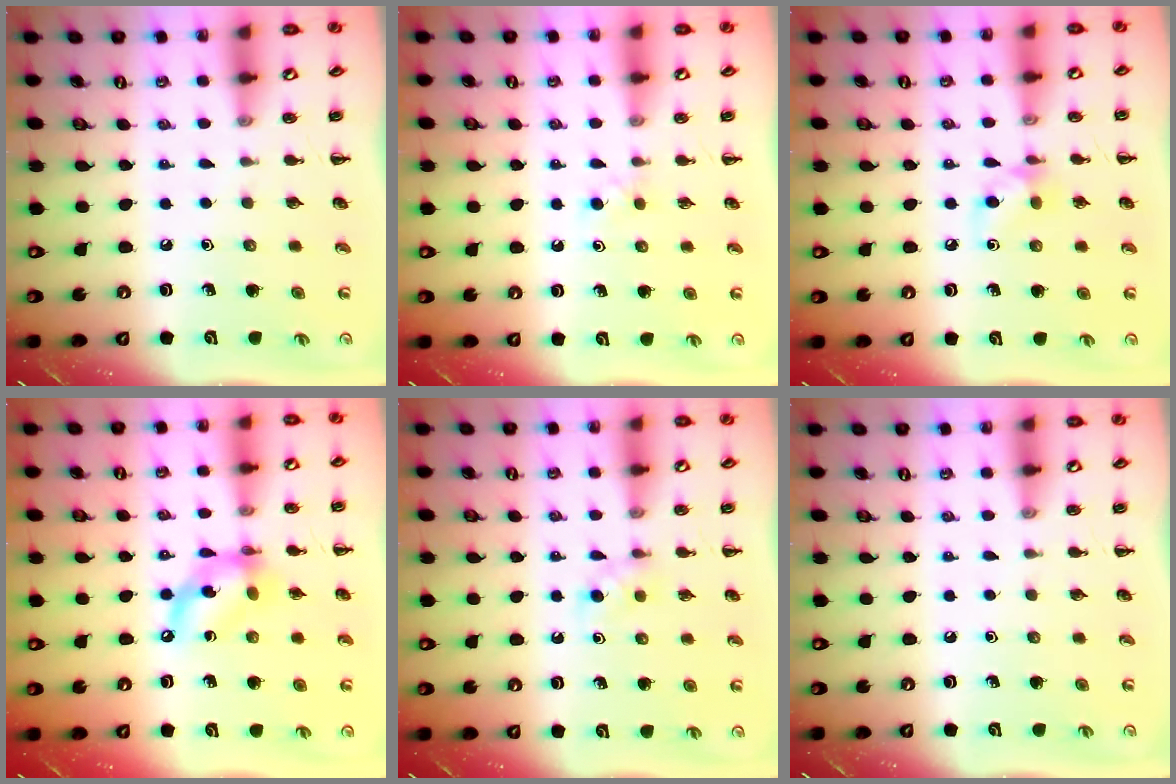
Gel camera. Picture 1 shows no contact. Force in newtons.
{"total": 2.6, "press": 2.4, "slide": 1.0}
{"total": 7.0, "press": 6.8, "slide": 1.7}
{"total": 12.3, "press": 12.0, "slide": 2.9}
{"total": 3.0, "press": 2.7, "slide": 1.2}
{"total": 0.0}